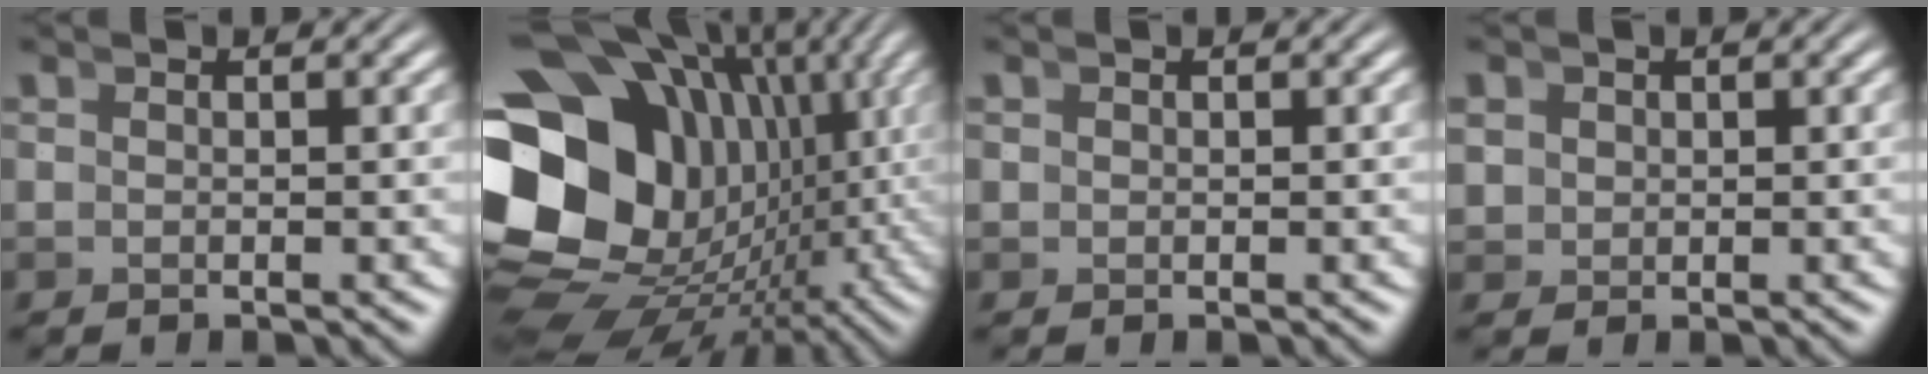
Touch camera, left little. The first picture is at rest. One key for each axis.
{"total": 25.0, "fx": -2.3, "fy": 17.6, "fz": 17.7, "tx": -0.326, "ty": -0.066, "tz": -0.020}
{"total": 0.0}
{"total": 2.0, "fx": 0.7, "fy": 1.7, "fz": 0.8, "tx": -0.025, "ty": -0.011, "tz": 0.023}